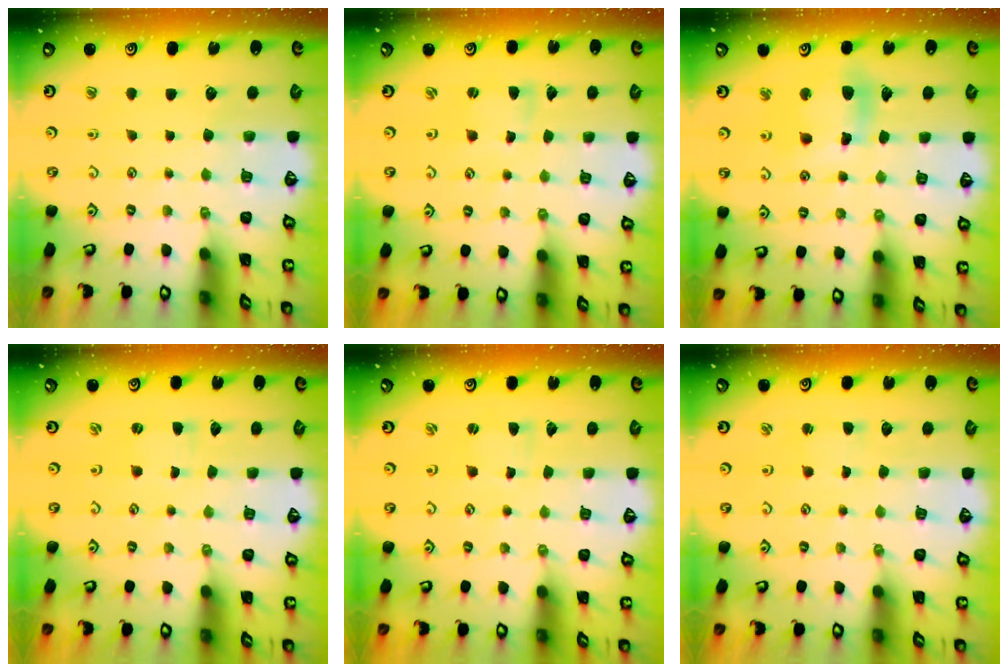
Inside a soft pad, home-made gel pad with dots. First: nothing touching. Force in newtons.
{"total": 1.2, "press": 1.2, "slide": 0.1}
{"total": 11.0, "press": 10.9, "slide": 1.6}
{"total": 0.0}
{"total": 0.8, "press": 0.8, "slide": 0.2}
{"total": 1.5, "press": 1.5, "slide": 0.2}